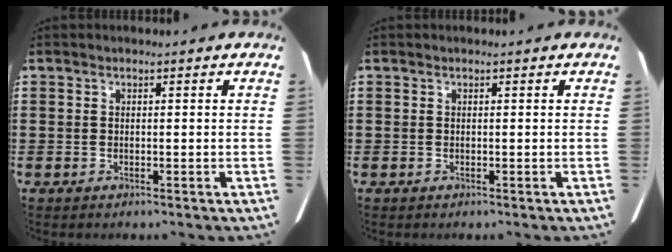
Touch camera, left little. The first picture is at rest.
{"total": 0.0}